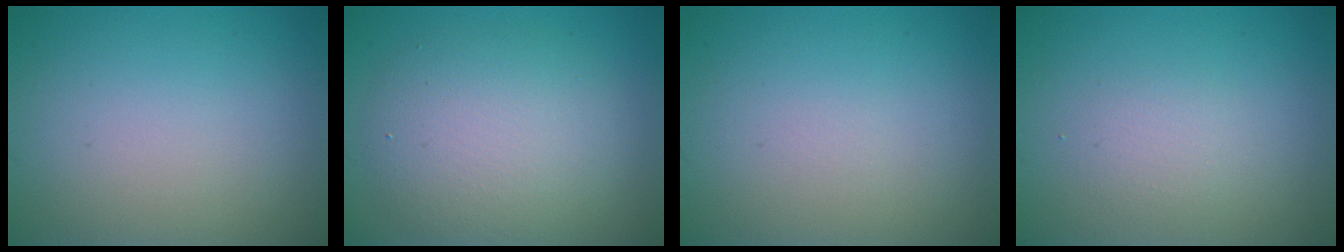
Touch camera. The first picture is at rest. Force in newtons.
{"total": 6.0, "press": 5.9, "slide": 0.6}
{"total": 0.0}
{"total": 1.5, "press": 1.5, "slide": 0.1}